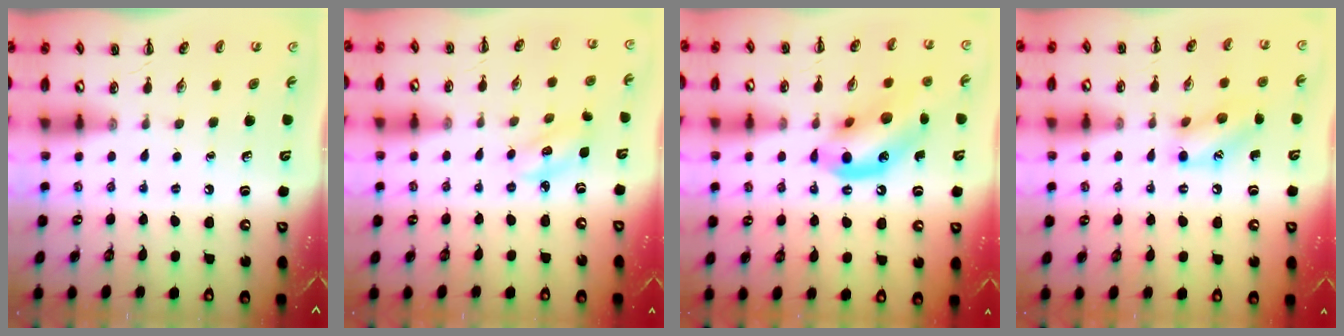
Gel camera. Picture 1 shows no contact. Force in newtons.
{"total": 2.7, "press": 2.7, "slide": 0.4}
{"total": 14.0, "press": 13.6, "slide": 3.3}
{"total": 11.4, "press": 11.3, "slide": 1.8}